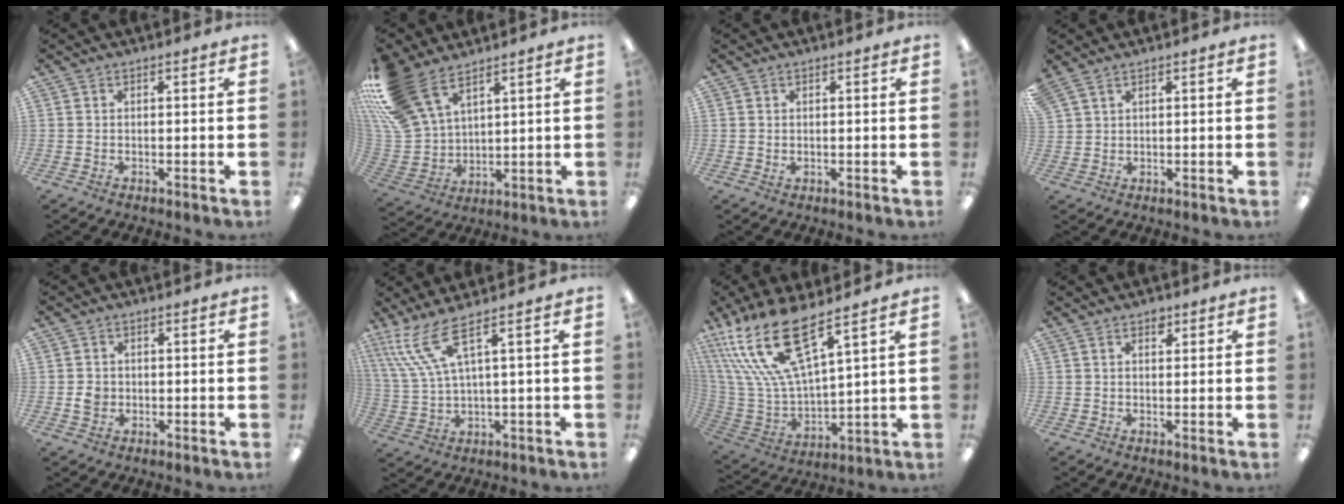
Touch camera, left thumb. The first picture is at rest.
{"total": 18.1, "force": [12.1, 9.5, 9.6], "torque": [-0.234, -0.052, 0.229]}
{"total": 0.9, "force": [0.5, 0.7, 0.4], "torque": [0.000, -0.002, 0.007]}
{"total": 2.9, "force": [2.2, 1.5, 1.1], "torque": [-0.025, -0.003, 0.044]}
{"total": 2.8, "force": [-0.3, 2.6, 1.1], "torque": [-0.013, 0.000, -0.008]}
{"total": 10.7, "force": [5.7, 2.9, 8.5], "torque": [-0.196, -0.019, 0.106]}
{"total": 20.0, "force": [13.2, 6.2, 13.8], "torque": [-0.302, -0.080, 0.229]}
{"total": 2.1, "force": [1.3, 1.3, 1.1], "torque": [-0.006, -0.004, 0.020]}